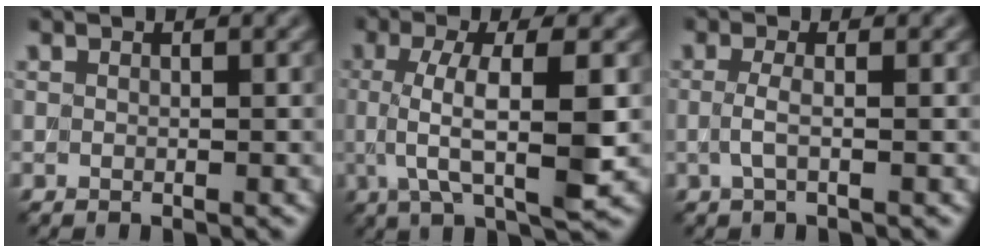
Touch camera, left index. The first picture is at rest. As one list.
[{"total": 7.1, "force": [-0.2, 2.0, 6.8], "torque": [-0.121, 0.000, -0.004]}, {"total": 1.6, "force": [-0.1, 0.5, 1.5], "torque": [-0.035, 0.000, -0.007]}]